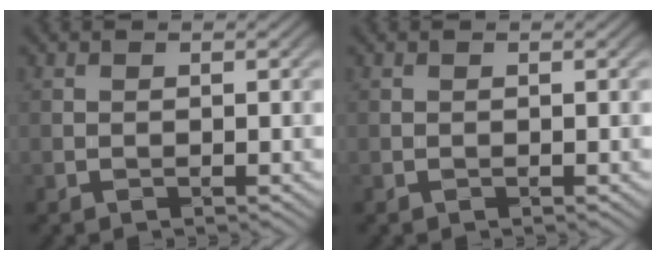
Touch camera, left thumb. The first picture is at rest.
{"total": 0.0}